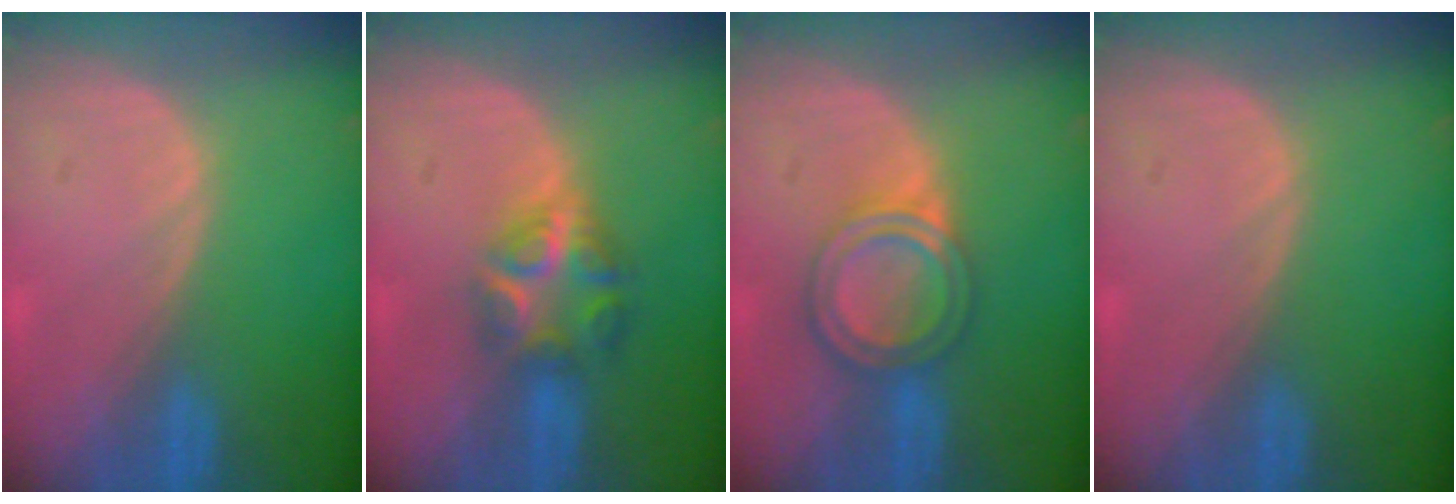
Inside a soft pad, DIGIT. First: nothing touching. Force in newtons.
{"total": 5.7, "press": 5.6, "slide": 0.8}
{"total": 6.2, "press": 5.4, "slide": 3.0}
{"total": 0.0}